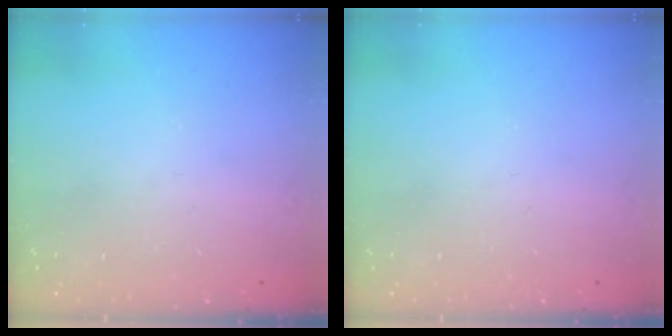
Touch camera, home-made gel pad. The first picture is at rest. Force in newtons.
{"total": 0.0}